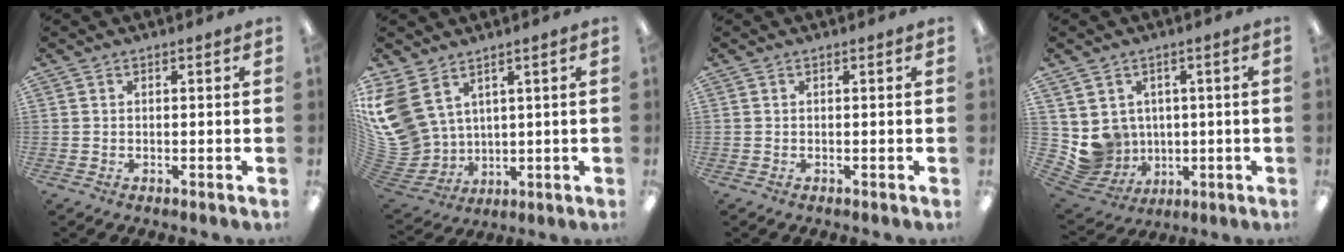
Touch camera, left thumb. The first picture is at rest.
{"total": 14.0, "force": [6.4, 10.2, 7.1], "torque": [-0.200, -0.035, 0.131]}
{"total": 0.0}
{"total": 7.3, "force": [1.3, 7.1, 0.7], "torque": [-0.050, -0.021, 0.039]}